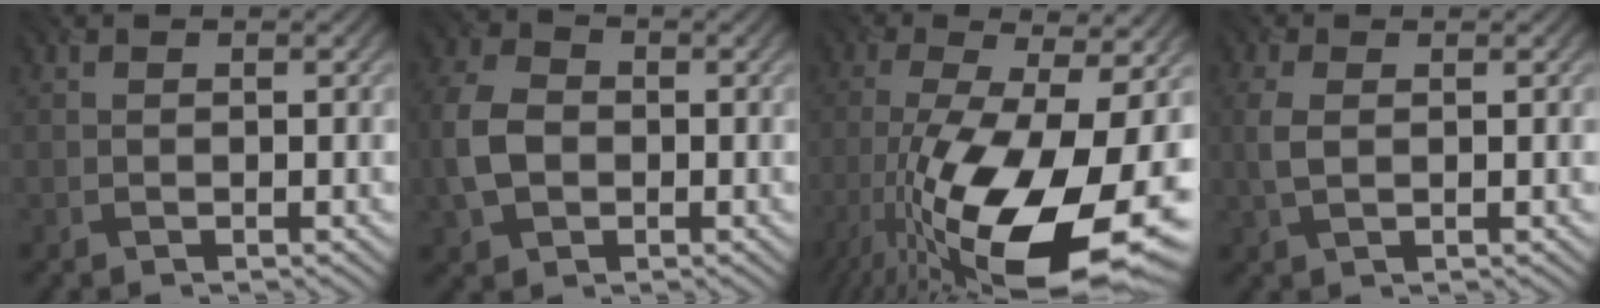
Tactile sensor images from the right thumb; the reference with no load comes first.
{"total": 6.5, "force": [-0.8, 4.9, 4.2], "torque": [-0.118, -0.001, -0.025]}
{"total": 20.0, "force": [-7.6, 7.2, 17.0], "torque": [-0.330, -0.039, -0.124]}
{"total": 2.7, "force": [0.3, 1.5, 2.2], "torque": [-0.064, 0.002, 0.005]}